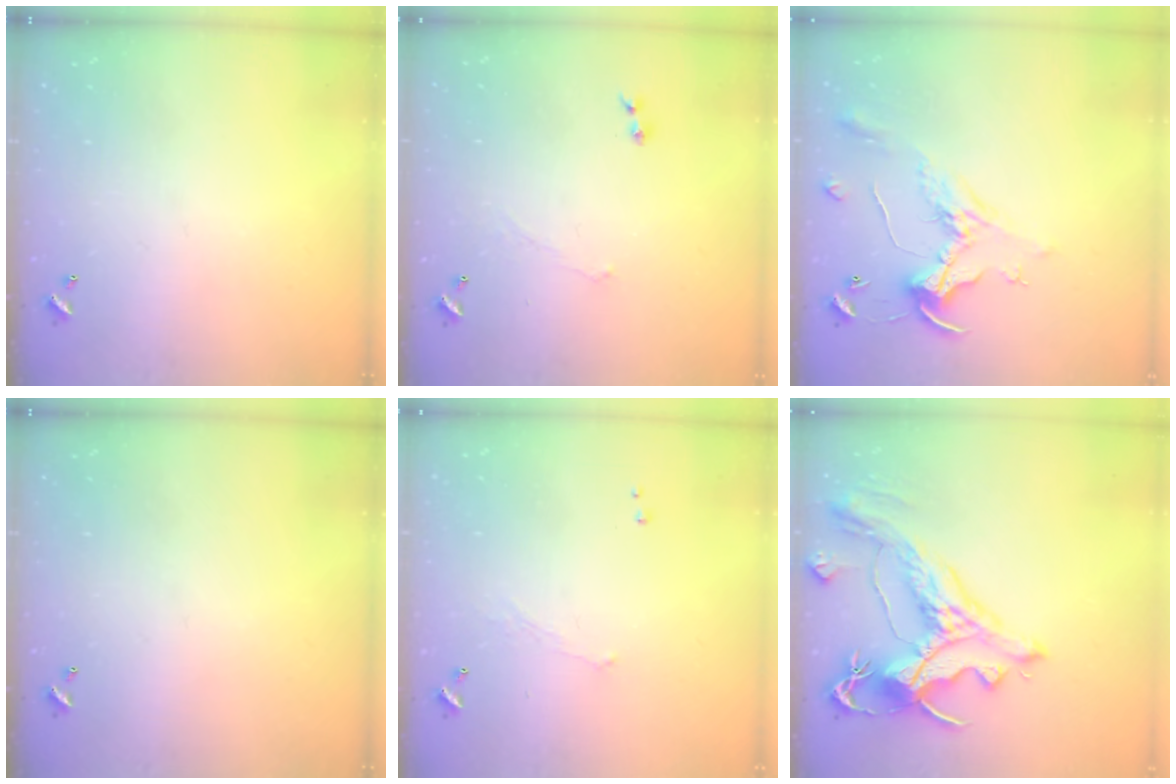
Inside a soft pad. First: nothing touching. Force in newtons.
{"total": 1.5, "press": 1.4, "slide": 0.6}
{"total": 0.8, "press": 0.5, "slide": 0.6}
{"total": 0.0}
{"total": 1.1, "press": 1.0, "slide": 0.6}
{"total": 5.1, "press": 4.8, "slide": 1.7}